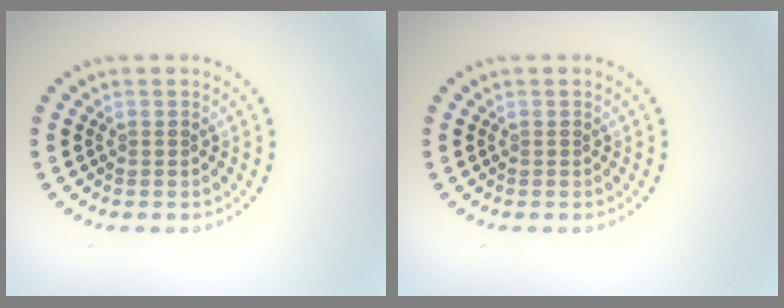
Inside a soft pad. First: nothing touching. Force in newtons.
{"total": 0.0}